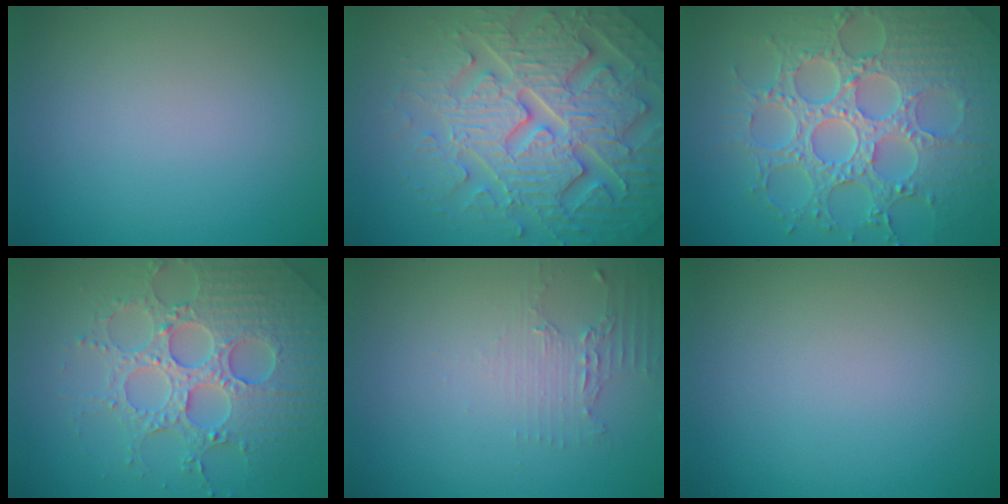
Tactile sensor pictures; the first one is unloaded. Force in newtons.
{"total": 8.1, "press": 7.9, "slide": 2.0}
{"total": 8.8, "press": 6.6, "slide": 5.9}
{"total": 5.5, "press": 5.4, "slide": 1.3}
{"total": 2.2, "press": 1.5, "slide": 1.5}
{"total": 0.0}